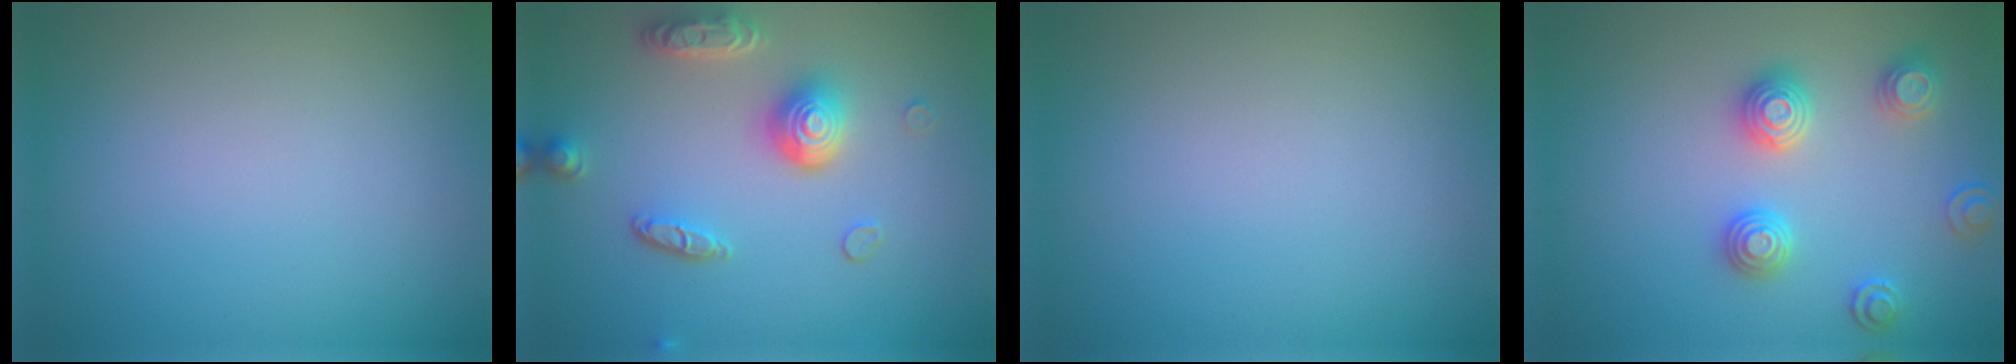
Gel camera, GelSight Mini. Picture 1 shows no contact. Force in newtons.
{"total": 4.7, "press": 3.6, "slide": 2.9}
{"total": 0.0}
{"total": 3.3, "press": 3.3, "slide": 0.3}